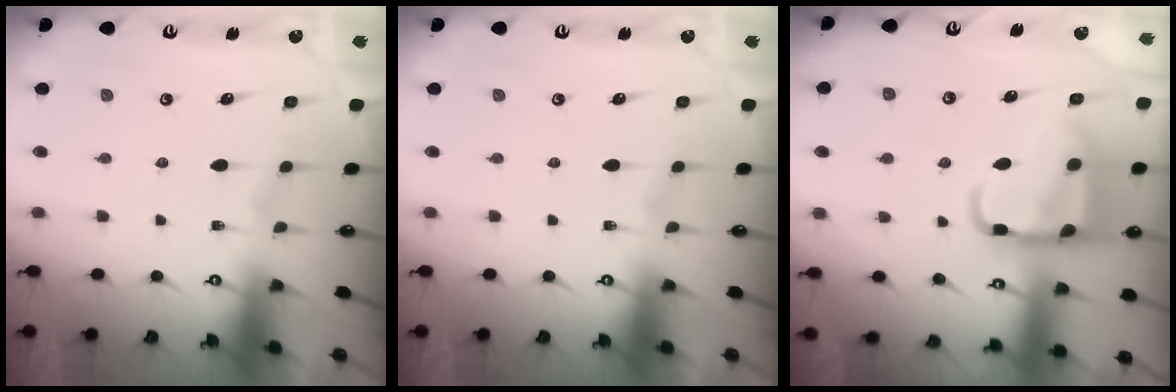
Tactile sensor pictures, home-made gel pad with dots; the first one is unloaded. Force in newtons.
{"total": 0.0}
{"total": 14.8, "press": 14.7, "slide": 1.7}